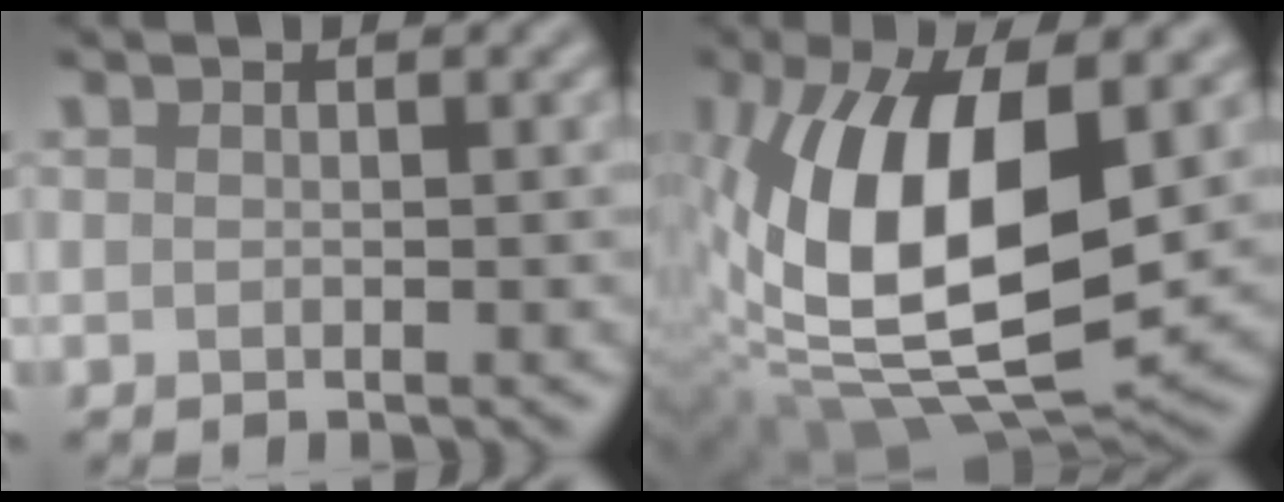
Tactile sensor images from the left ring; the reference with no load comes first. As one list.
[{"total": 15.2, "force": [0.8, 7.0, 13.4], "torque": [-0.254, -0.009, 0.010]}]